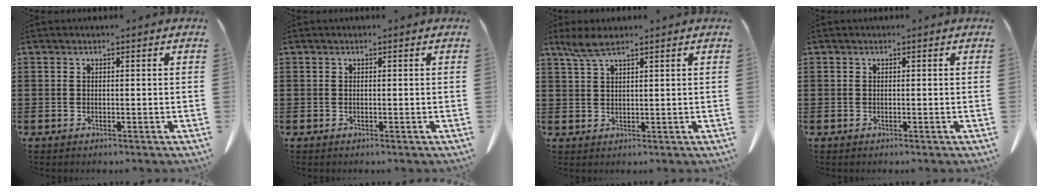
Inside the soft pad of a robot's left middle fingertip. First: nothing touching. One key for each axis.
{"total": 0.0}
{"total": 3.9, "fx": 2.6, "fy": 0.8, "fz": 2.7, "tx": -0.067, "ty": -0.002, "tz": 0.046}
{"total": 0.0}